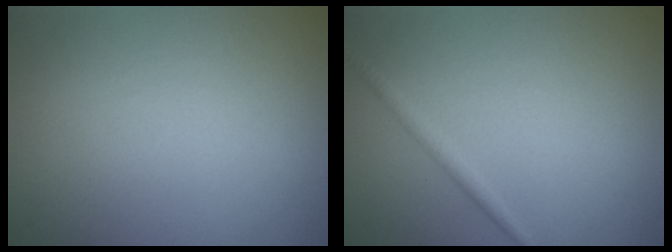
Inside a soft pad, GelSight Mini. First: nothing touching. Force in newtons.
{"total": 1.2, "press": 1.2, "slide": 0.0}